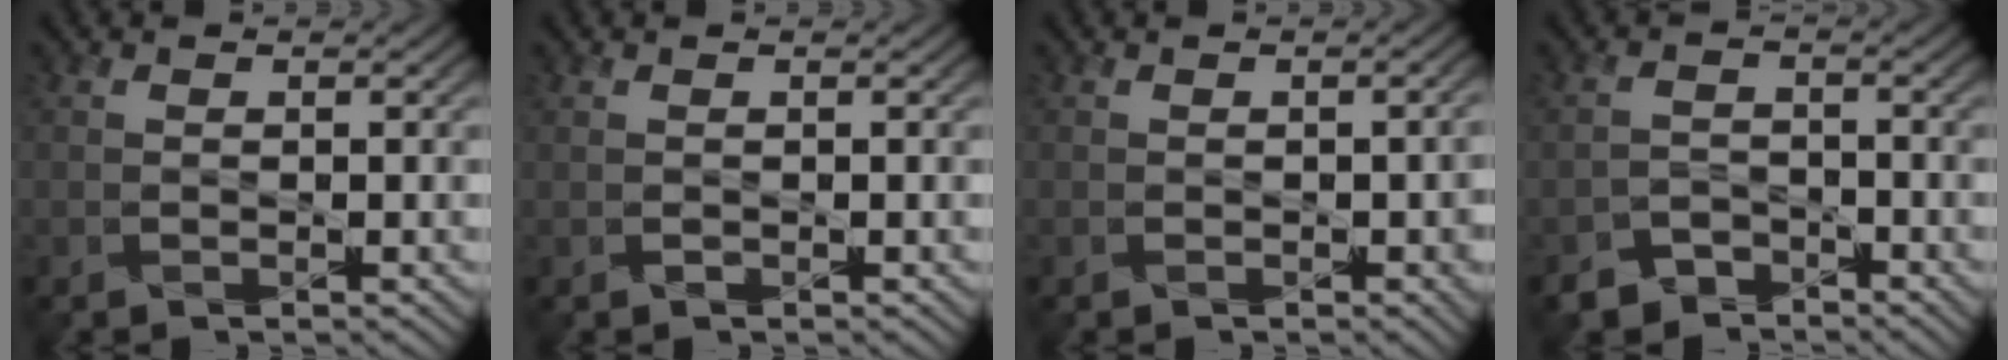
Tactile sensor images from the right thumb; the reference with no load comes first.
{"total": 0.0}
{"total": 2.4, "force": [-0.5, 1.2, 2.0], "torque": [-0.030, -0.003, -0.002]}
{"total": 4.1, "force": [-3.6, 2.0, 0.5], "torque": [-0.004, -0.008, -0.069]}